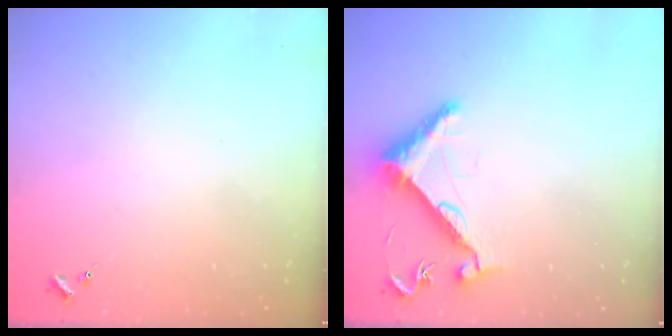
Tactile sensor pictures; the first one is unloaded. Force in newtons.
{"total": 8.6, "press": 8.6, "slide": 0.7}